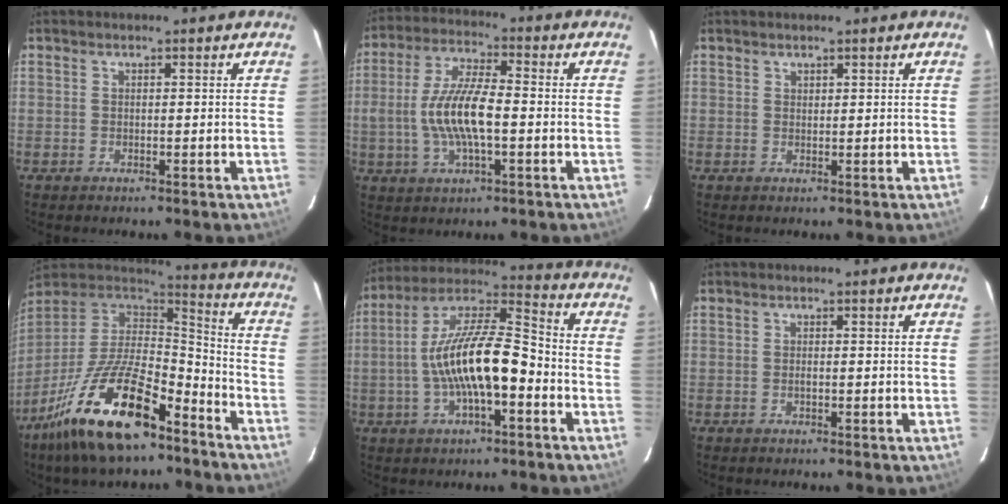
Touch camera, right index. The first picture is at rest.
{"total": 11.6, "force": [-1.7, 3.8, 10.8], "torque": [-0.220, 0.004, -0.031]}
{"total": 0.7, "force": [0.6, 0.4, 0.0], "torque": [0.000, 0.002, 0.011]}
{"total": 22.2, "force": [-13.5, 8.1, 15.7], "torque": [-0.308, -0.022, -0.237]}
{"total": 15.7, "force": [-3.8, 4.8, 14.4], "torque": [-0.273, 0.012, -0.071]}
{"total": 0.5, "force": [-0.2, 0.2, 0.5], "torque": [-0.009, -0.001, -0.003]}